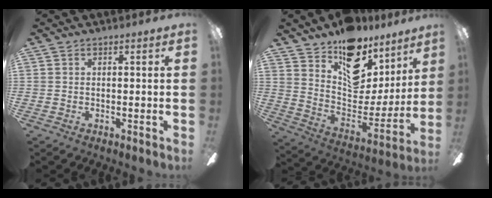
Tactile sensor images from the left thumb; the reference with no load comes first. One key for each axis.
{"total": 16.4, "fx": 10.9, "fy": 9.9, "fz": 7.3, "tx": -0.104, "ty": -0.087, "tz": 0.194}